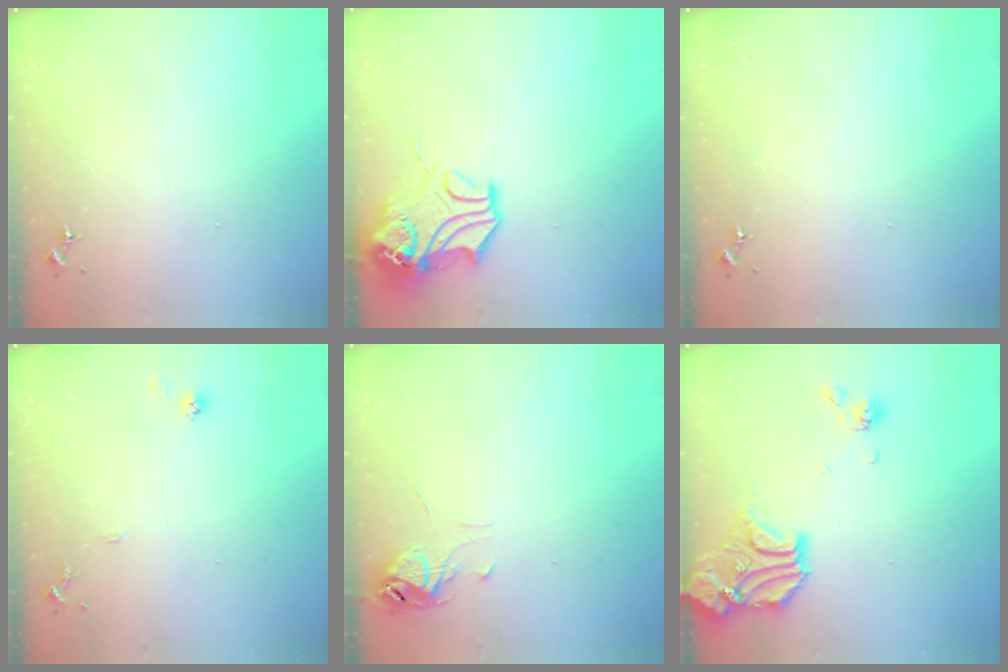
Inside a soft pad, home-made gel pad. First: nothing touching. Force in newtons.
{"total": 13.8, "press": 13.7, "slide": 2.0}
{"total": 0.0}
{"total": 7.8, "press": 7.7, "slide": 0.6}
{"total": 6.4, "press": 6.4, "slide": 0.5}
{"total": 16.0, "press": 15.8, "slide": 2.5}